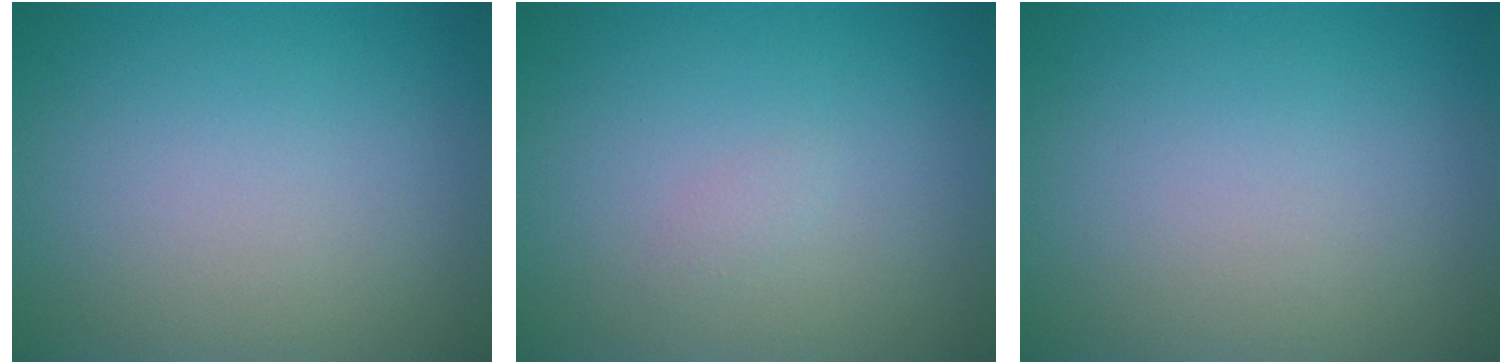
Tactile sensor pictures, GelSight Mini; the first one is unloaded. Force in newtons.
{"total": 0.6, "press": 0.6, "slide": 0.0}
{"total": 0.0}